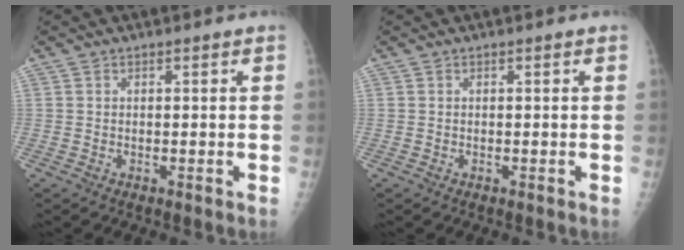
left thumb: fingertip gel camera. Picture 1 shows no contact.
{"total": 0.0}